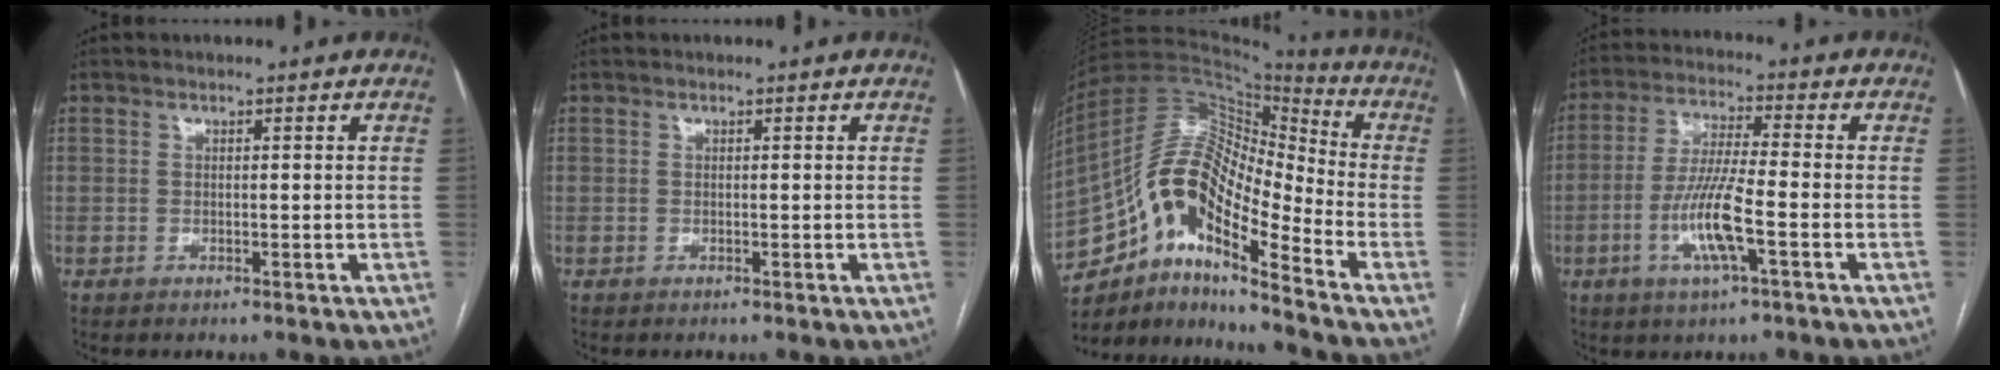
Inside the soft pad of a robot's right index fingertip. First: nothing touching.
{"total": 0.0}
{"total": 16.9, "force": [-9.6, 4.6, 13.1], "torque": [-0.244, 0.044, -0.166]}
{"total": 9.7, "force": [-3.2, 0.8, 9.1], "torque": [-0.185, -0.006, -0.062]}